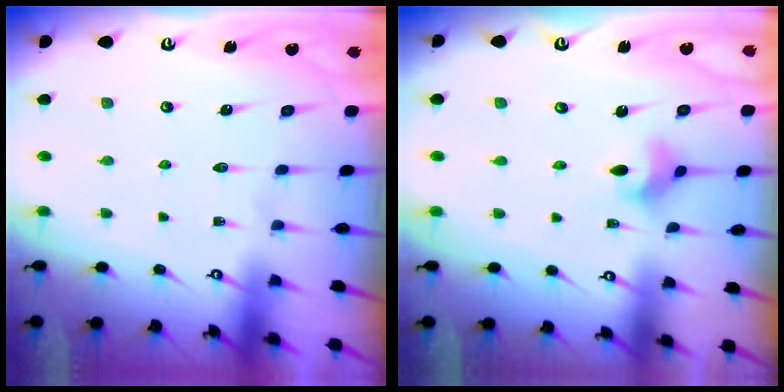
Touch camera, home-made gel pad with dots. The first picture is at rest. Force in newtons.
{"total": 4.2, "press": 4.2, "slide": 0.5}